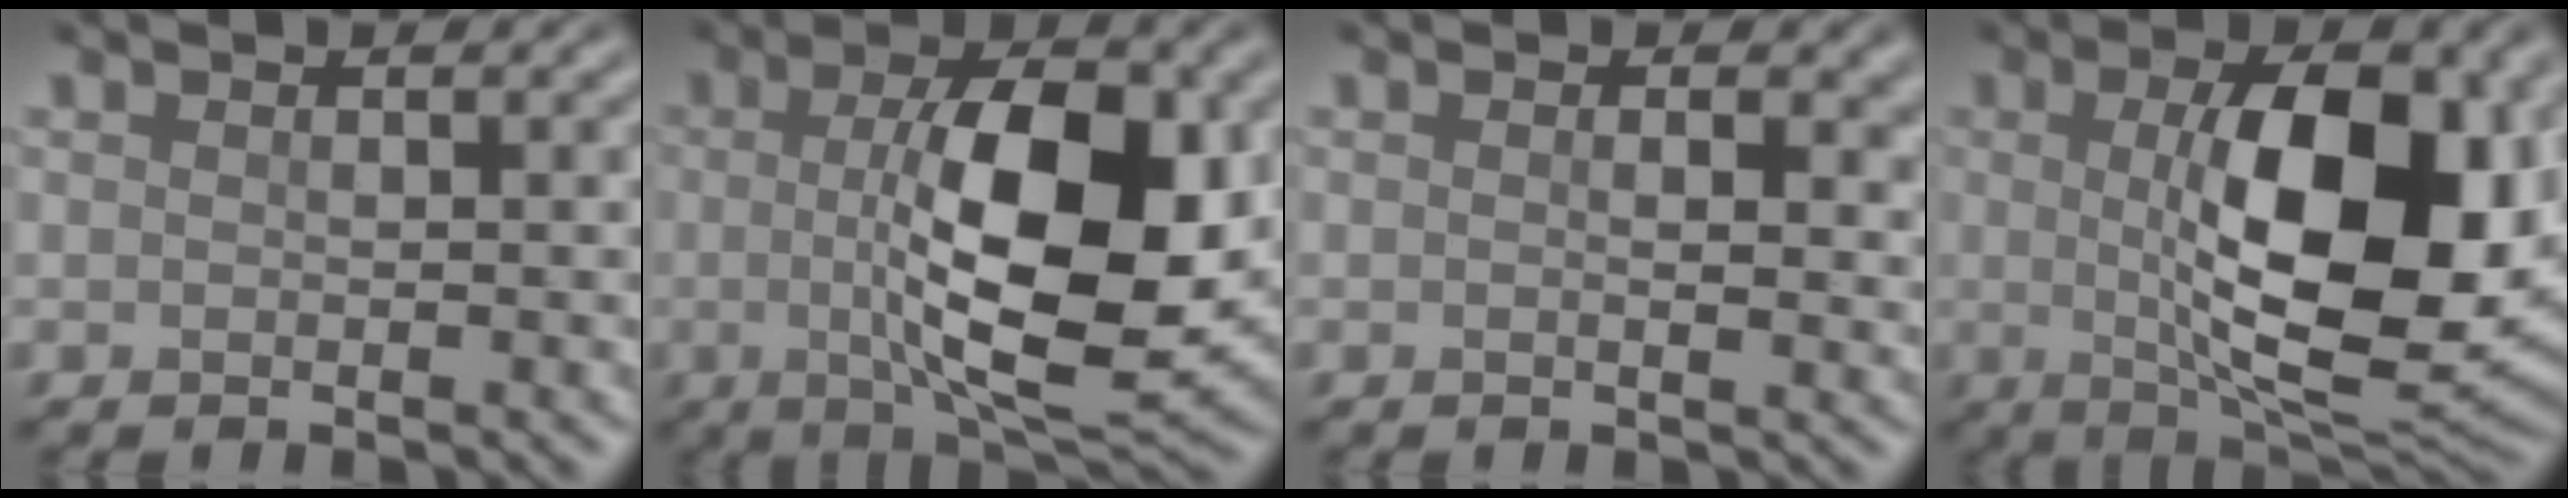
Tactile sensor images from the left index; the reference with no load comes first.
{"total": 11.7, "force": [0.2, 4.3, 10.8], "torque": [-0.173, -0.003, 0.006]}
{"total": 3.1, "force": [0.4, 1.4, 2.7], "torque": [-0.026, 0.000, 0.002]}
{"total": 13.2, "force": [0.9, 5.3, 12.0], "torque": [-0.174, -0.006, 0.020]}